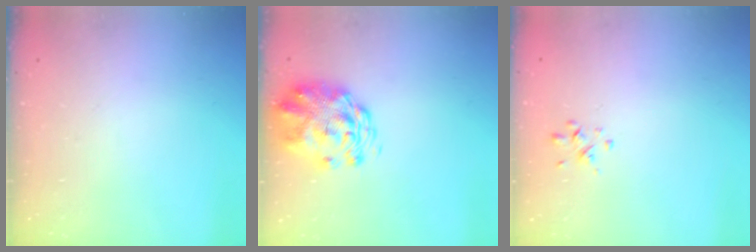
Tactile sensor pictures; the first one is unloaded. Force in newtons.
{"total": 2.8, "press": 2.5, "slide": 1.1}
{"total": 0.6, "press": 0.2, "slide": 0.5}